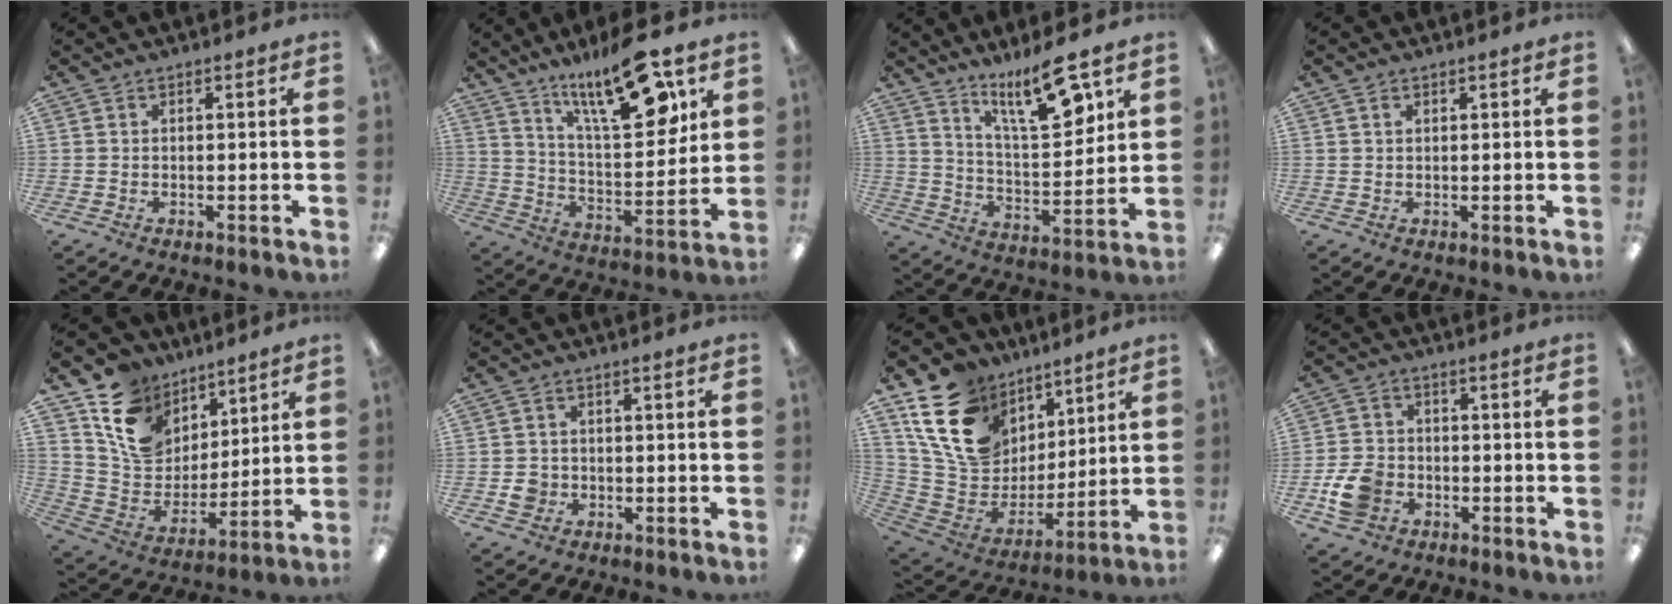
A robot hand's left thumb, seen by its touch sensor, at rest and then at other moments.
{"total": 20.9, "force": [13.6, 6.8, 14.3], "torque": [-0.227, -0.070, 0.220]}
{"total": 12.5, "force": [9.1, 3.6, 7.7], "torque": [-0.114, -0.052, 0.154]}
{"total": 1.0, "force": [0.6, 0.6, 0.5], "torque": [-0.012, 0.002, 0.011]}
{"total": 15.5, "force": [9.2, 11.2, 5.6], "torque": [-0.115, -0.054, 0.182]}
{"total": 3.1, "force": [-0.8, 2.8, 1.2], "torque": [-0.011, 0.000, -0.015]}
{"total": 20.8, "force": [10.1, 15.2, 10.0], "torque": [-0.197, -0.033, 0.198]}
{"total": 8.3, "force": [-3.1, 6.2, 4.5], "torque": [-0.093, 0.012, -0.057]}